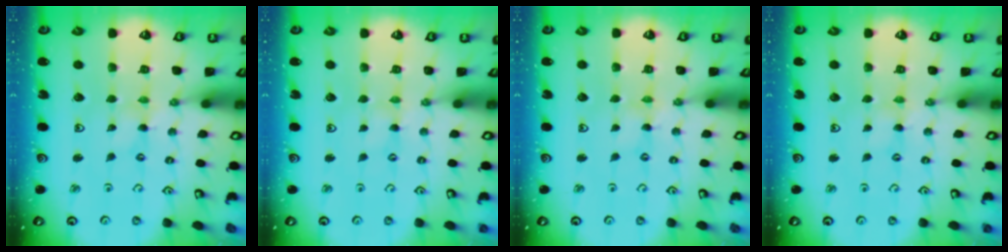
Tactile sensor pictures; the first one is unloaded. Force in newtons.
{"total": 0.7, "press": 0.7, "slide": 0.1}
{"total": 0.0}
{"total": 0.8, "press": 0.8, "slide": 0.1}